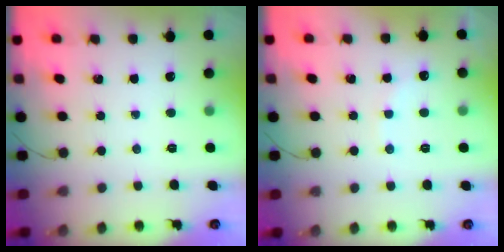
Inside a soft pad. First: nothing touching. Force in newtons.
{"total": 6.1, "press": 6.0, "slide": 1.2}